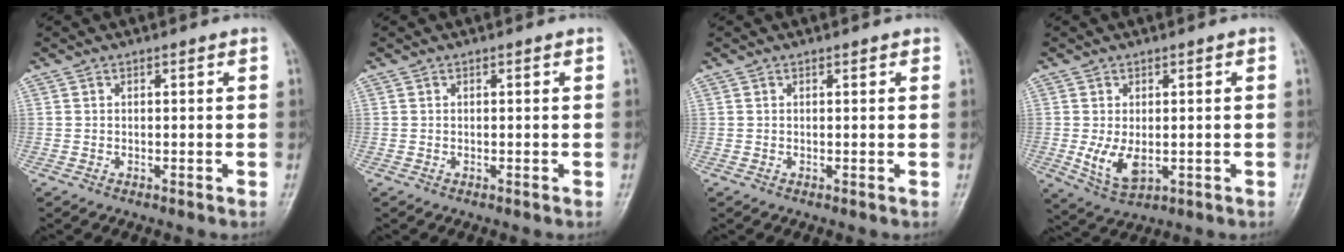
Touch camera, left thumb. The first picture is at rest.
{"total": 0.0}
{"total": 0.7, "force": [0.5, 0.3, 0.4], "torque": [-0.007, -0.002, 0.003]}
{"total": 6.4, "force": [-0.8, 3.7, 5.2], "torque": [-0.096, -0.010, -0.004]}